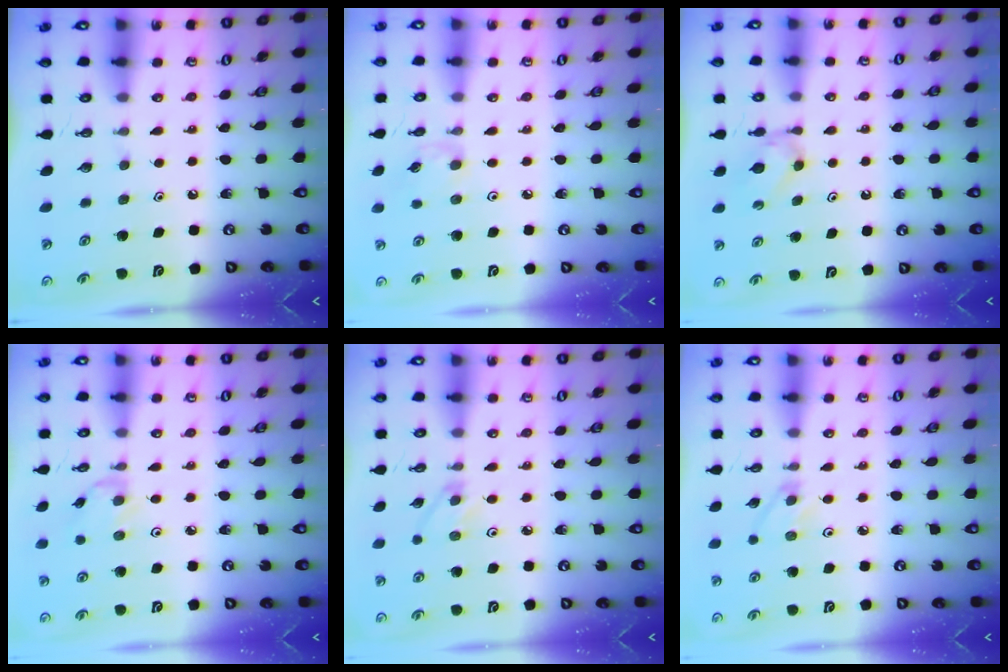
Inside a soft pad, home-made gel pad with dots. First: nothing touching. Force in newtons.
{"total": 2.5, "press": 2.5, "slide": 0.5}
{"total": 4.0, "press": 4.0, "slide": 0.6}
{"total": 0.7, "press": 0.6, "slide": 0.4}
{"total": 1.9, "press": 1.9, "slide": 0.3}
{"total": 1.9, "press": 1.9, "slide": 0.3}